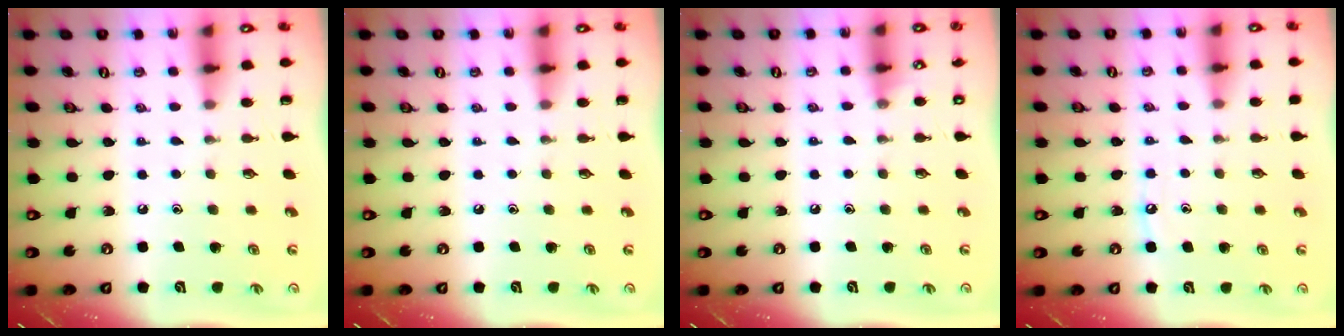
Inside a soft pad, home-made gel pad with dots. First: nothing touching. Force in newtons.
{"total": 0.0}
{"total": 2.9, "press": 2.9, "slide": 0.4}
{"total": 4.9, "press": 4.8, "slide": 0.6}